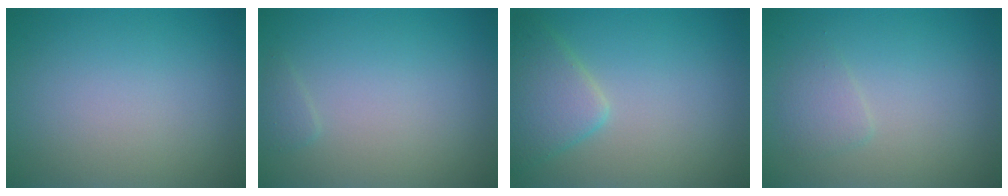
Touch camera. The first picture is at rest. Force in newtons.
{"total": 0.7, "press": 0.7, "slide": 0.1}
{"total": 3.6, "press": 3.6, "slide": 0.2}
{"total": 1.3, "press": 1.3, "slide": 0.1}